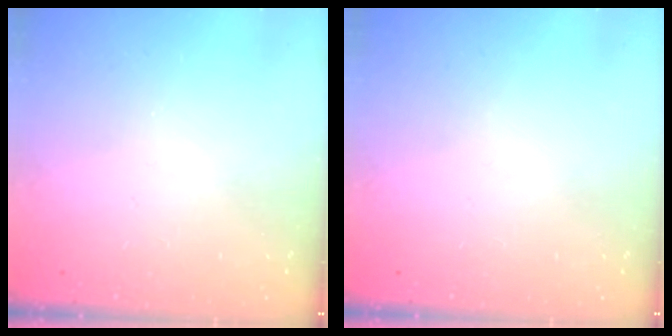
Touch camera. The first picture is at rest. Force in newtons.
{"total": 0.0}